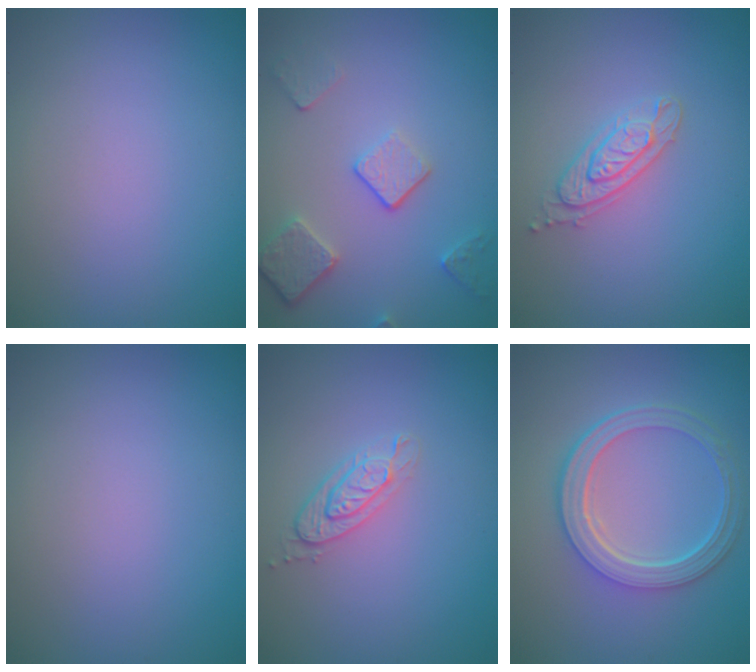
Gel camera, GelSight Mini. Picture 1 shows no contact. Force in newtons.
{"total": 3.5, "press": 2.7, "slide": 2.2}
{"total": 2.4, "press": 2.2, "slide": 0.8}
{"total": 0.0}
{"total": 2.1, "press": 1.9, "slide": 0.8}
{"total": 5.2, "press": 4.0, "slide": 3.3}